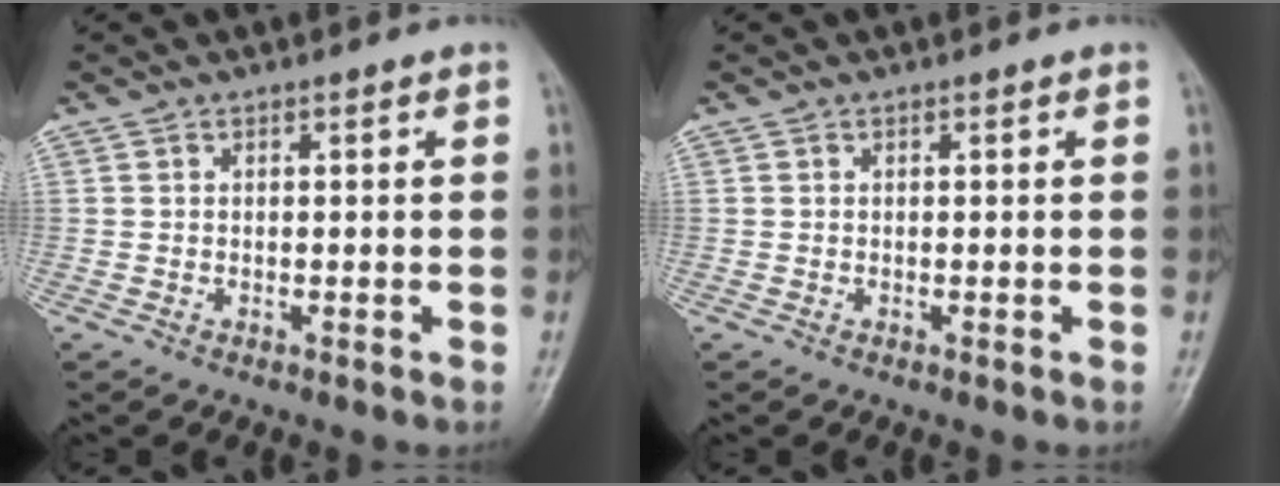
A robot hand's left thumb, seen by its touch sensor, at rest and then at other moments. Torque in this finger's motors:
{"motor_torque": [0.00, 0.00, 0.02, -0.02, 0.00]}